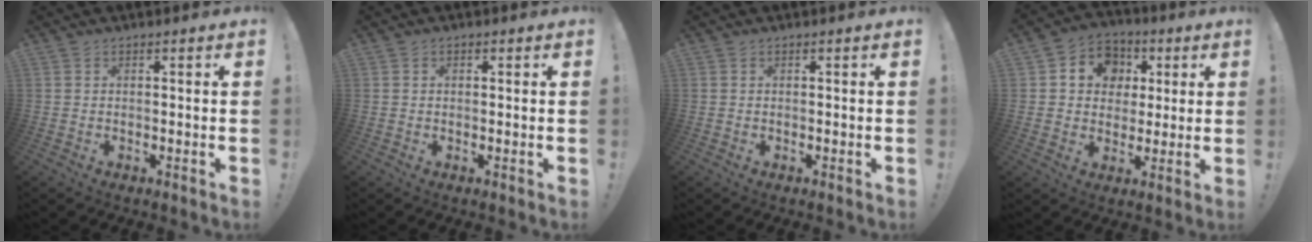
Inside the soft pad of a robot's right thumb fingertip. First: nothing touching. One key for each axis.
{"total": 0.6, "fx": 0.0, "fy": 0.5, "fz": 0.2, "tx": 0.004, "ty": 0.000, "tz": -0.002}
{"total": 0.0}
{"total": 10.3, "fx": 2.0, "fy": 9.3, "fz": 3.8, "tx": -0.053, "ty": -0.004, "tz": 0.046}